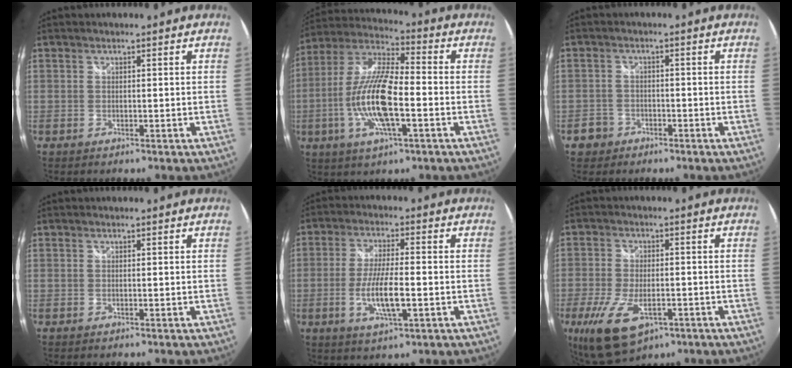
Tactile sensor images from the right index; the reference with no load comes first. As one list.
[{"total": 15.3, "force": [-3.8, 4.2, 14.2], "torque": [-0.287, -0.005, -0.077]}, {"total": 3.6, "force": [-2.0, 2.9, 0.4], "torque": [-0.020, 0.007, -0.037]}, {"total": 0.0}, {"total": 8.6, "force": [-2.3, 1.7, 8.1], "torque": [-0.159, -0.009, -0.042]}, {"total": 12.8, "force": [-6.0, 6.3, 9.5], "torque": [-0.214, -0.040, -0.099]}]